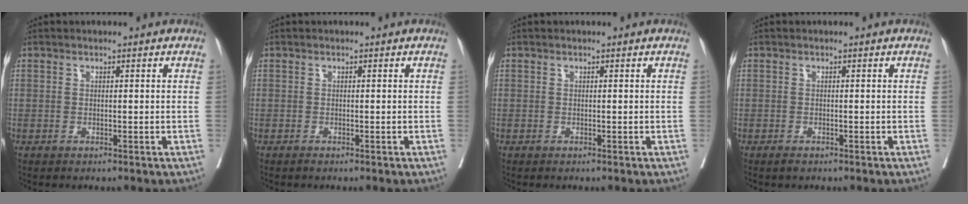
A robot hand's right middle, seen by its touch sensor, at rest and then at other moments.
{"total": 0.0}
{"total": 0.0}
{"total": 0.6, "force": [-0.5, 0.2, 0.3], "torque": [-0.008, -0.002, -0.005]}